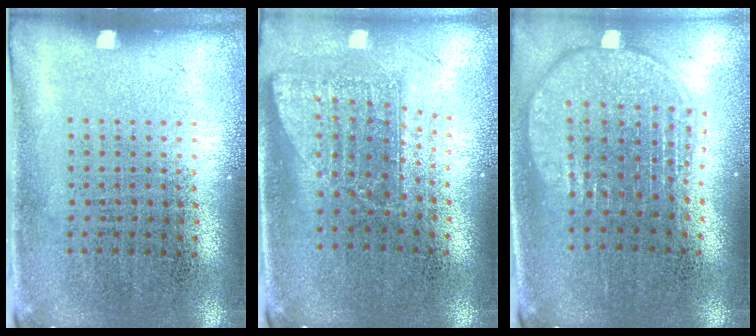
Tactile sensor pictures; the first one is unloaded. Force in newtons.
{"total": 1.7, "press": 1.2, "slide": 1.2}
{"total": 1.9, "press": 1.6, "slide": 1.1}